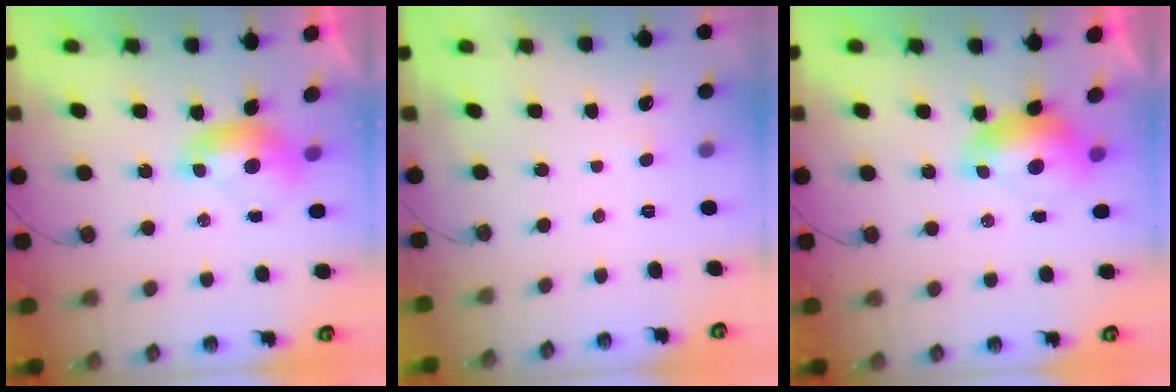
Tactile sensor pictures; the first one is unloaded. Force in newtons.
{"total": 2.3, "press": 2.3, "slide": 0.4}
{"total": 0.7, "press": 0.6, "slide": 0.3}